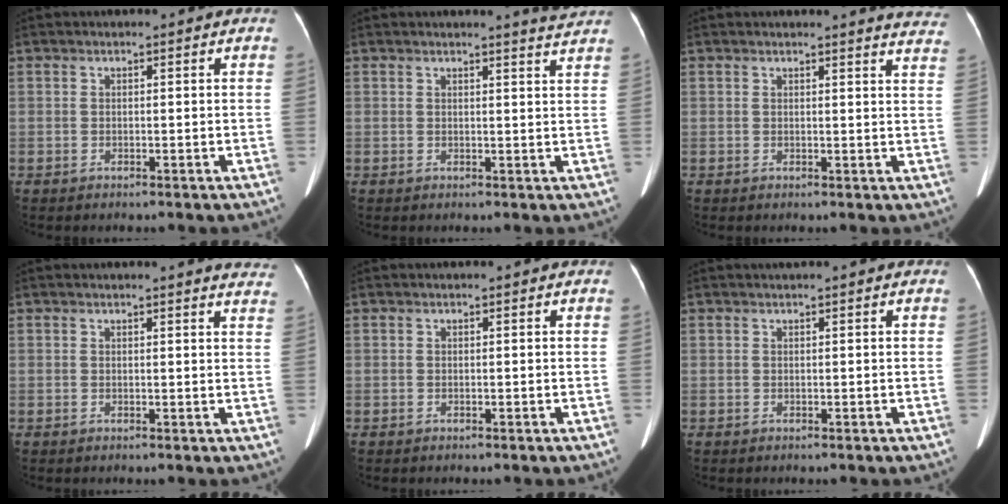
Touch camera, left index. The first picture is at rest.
{"total": 3.1, "force": [2.9, -0.8, 0.6], "torque": [-0.012, -0.016, 0.022]}
{"total": 7.8, "force": [7.7, 0.3, 1.2], "torque": [0.006, -0.051, 0.049]}
{"total": 7.1, "force": [6.7, 0.4, 2.0], "torque": [-0.010, -0.026, 0.044]}
{"total": 0.0}
{"total": 0.5, "force": [0.4, -0.1, 0.3], "torque": [-0.007, 0.005, 0.011]}